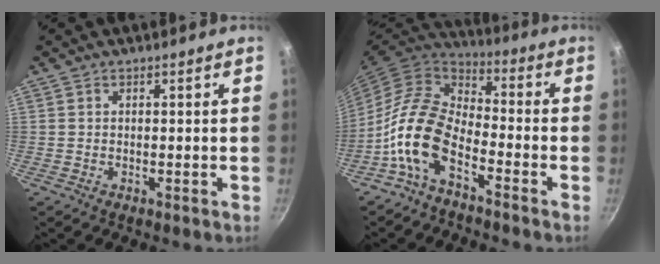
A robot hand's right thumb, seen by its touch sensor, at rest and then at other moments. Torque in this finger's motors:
{"motor_torque": [0.19, 0.60, 1.67, -1.13, 0.42]}